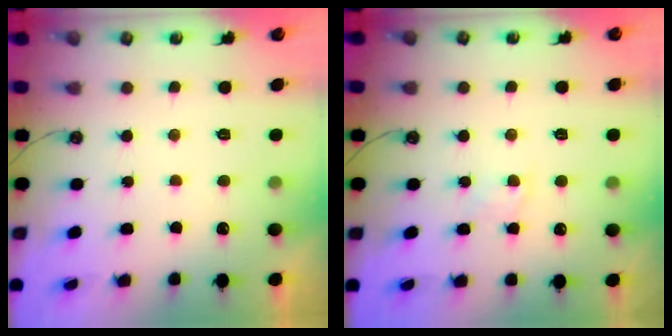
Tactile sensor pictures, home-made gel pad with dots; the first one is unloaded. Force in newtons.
{"total": 2.8, "press": 2.8, "slide": 0.4}